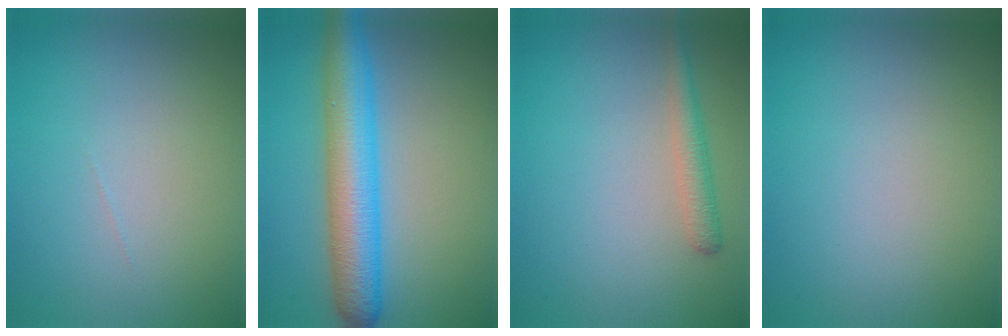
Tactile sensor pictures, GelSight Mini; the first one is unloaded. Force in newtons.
{"total": 6.9, "press": 6.9, "slide": 0.2}
{"total": 1.9, "press": 1.9, "slide": 0.1}
{"total": 0.0}